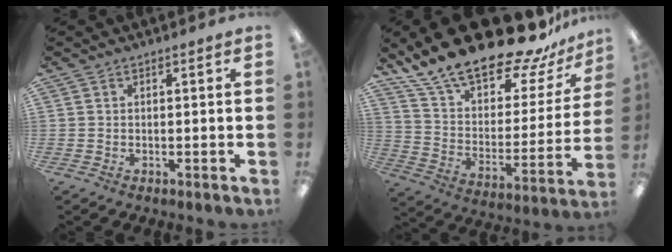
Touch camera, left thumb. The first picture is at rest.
{"total": 24.2, "force": [19.8, 8.3, 11.2], "torque": [-0.188, -0.138, 0.342]}